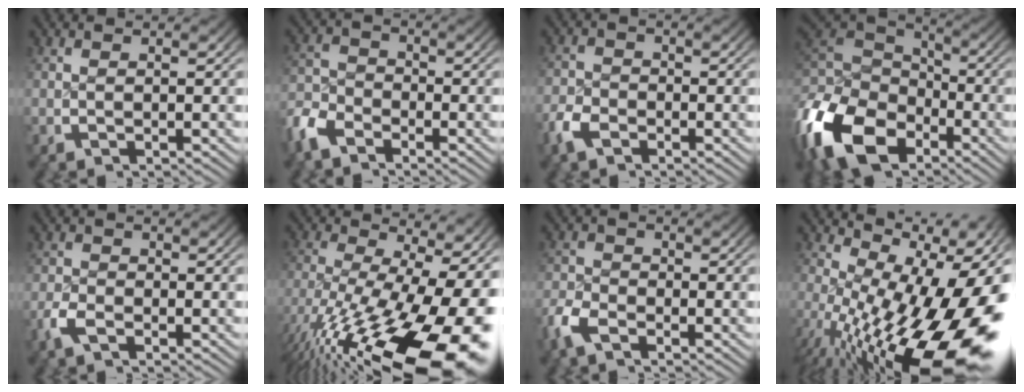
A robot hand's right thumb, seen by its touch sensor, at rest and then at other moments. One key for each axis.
{"total": 3.4, "fx": -2.7, "fy": 2.0, "fz": 0.6, "tx": -0.015, "ty": 0.000, "tz": -0.060}
{"total": 2.5, "fx": -2.0, "fy": 1.5, "fz": 0.3, "tx": -0.013, "ty": -0.002, "tz": -0.043}
{"total": 10.8, "fx": -2.9, "fy": 7.9, "fz": 6.7, "tx": -0.154, "ty": -0.018, "tz": -0.036}
{"total": 2.1, "fx": -1.6, "fy": 1.1, "fz": 0.7, "tx": -0.029, "ty": -0.003, "tz": -0.033}
{"total": 16.2, "fx": -3.9, "fy": 9.0, "fz": 12.9, "tx": -0.212, "ty": -0.059, "tz": -0.021}
{"total": 2.7, "fx": -2.2, "fy": 1.4, "fz": 0.8, "tx": -0.025, "ty": 0.000, "tz": -0.048}
{"total": 17.1, "fx": -2.8, "fy": 9.5, "fz": 13.9, "tx": -0.224, "ty": -0.052, "tz": -0.013}